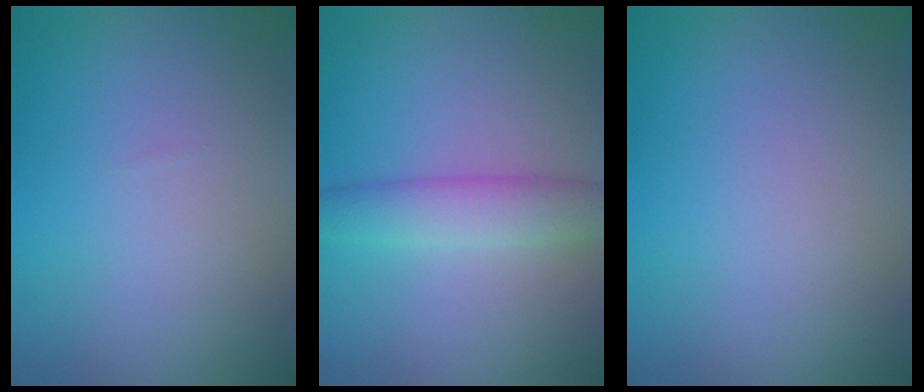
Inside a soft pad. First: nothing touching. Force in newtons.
{"total": 3.6, "press": 3.6, "slide": 0.1}
{"total": 0.0}